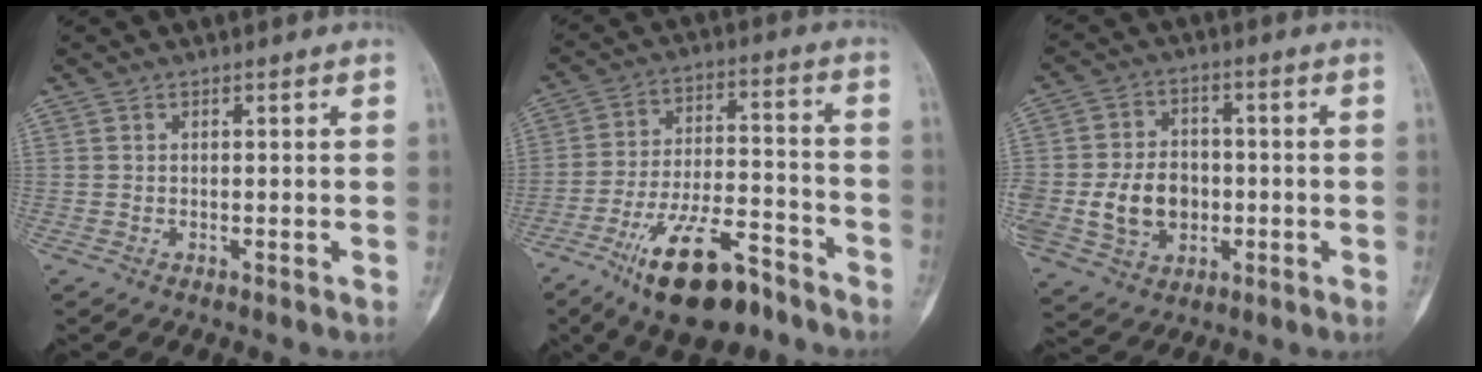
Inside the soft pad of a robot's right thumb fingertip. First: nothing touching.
{"total": 16.9, "force": [-10.9, 6.3, 11.3], "torque": [-0.188, 0.070, -0.183]}
{"total": 12.8, "force": [-1.6, 10.1, 7.7], "torque": [-0.118, 0.020, -0.016]}